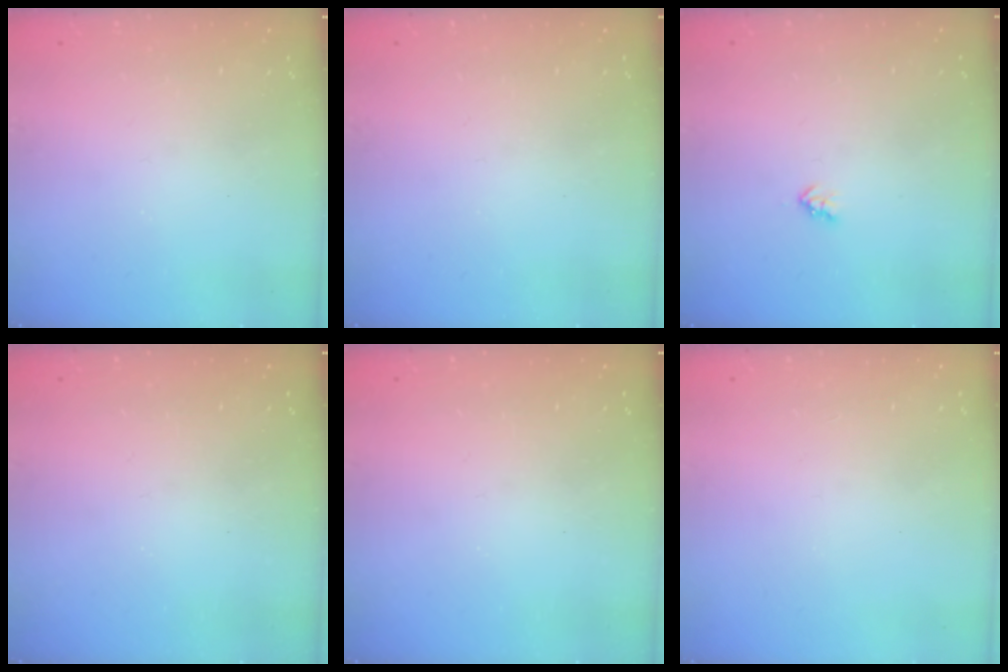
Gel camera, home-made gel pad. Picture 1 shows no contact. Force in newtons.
{"total": 0.0}
{"total": 2.2, "press": 2.1, "slide": 0.4}
{"total": 0.0}
{"total": 0.0}
{"total": 0.0}